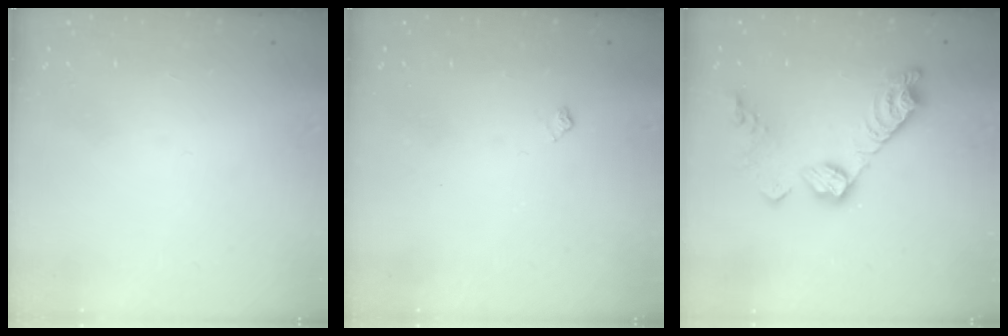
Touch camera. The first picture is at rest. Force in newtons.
{"total": 3.6, "press": 3.5, "slide": 0.7}
{"total": 14.5, "press": 14.5, "slide": 0.8}